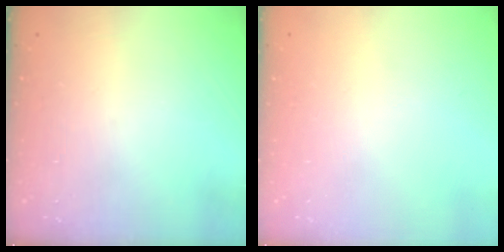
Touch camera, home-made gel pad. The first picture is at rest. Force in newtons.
{"total": 0.0}